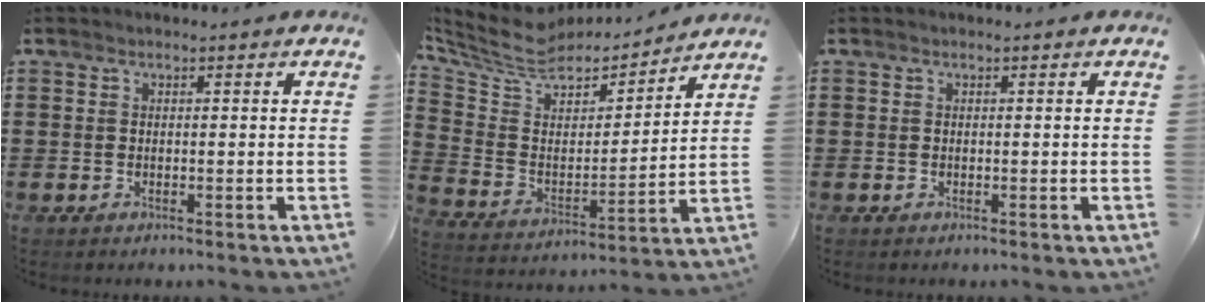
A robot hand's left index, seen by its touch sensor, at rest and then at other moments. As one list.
[{"total": 8.1, "force": [6.8, 3.4, 2.9], "torque": [-0.097, -0.040, 0.119]}, {"total": 0.0}]